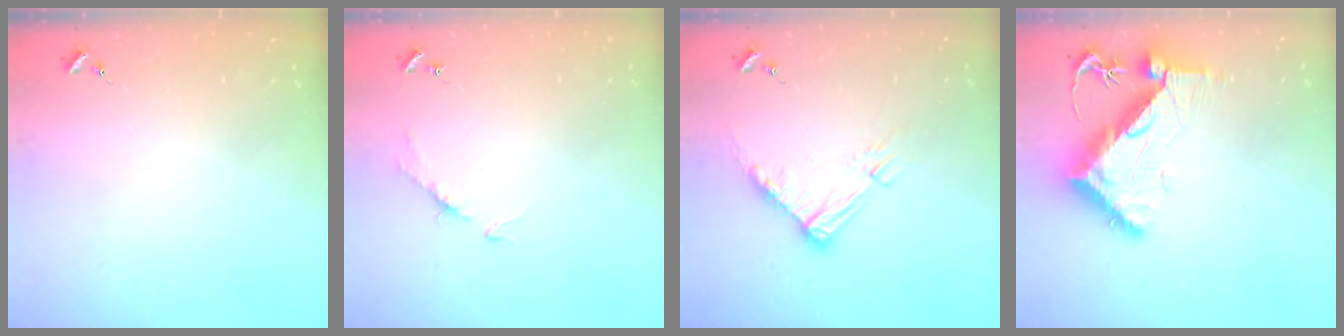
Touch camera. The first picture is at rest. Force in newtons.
{"total": 4.4, "press": 4.4, "slide": 0.6}
{"total": 10.5, "press": 10.4, "slide": 1.2}
{"total": 10.8, "press": 10.8, "slide": 1.3}